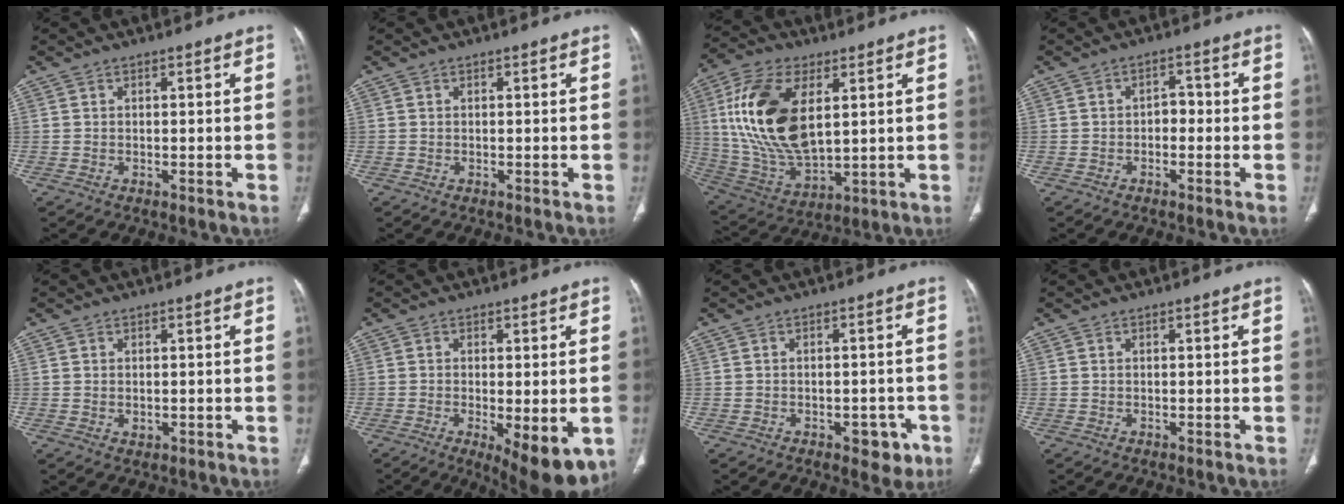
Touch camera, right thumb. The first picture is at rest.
{"total": 0.0}
{"total": 20.7, "force": [4.9, 10.8, 17.0], "torque": [-0.336, -0.020, 0.097]}
{"total": 2.5, "force": [-0.7, 1.8, 1.6], "torque": [-0.010, 0.015, -0.018]}
{"total": 1.2, "force": [0.0, 1.0, 0.8], "torque": [-0.012, -0.002, 0.003]}
{"total": 11.0, "force": [-3.7, 3.6, 9.8], "torque": [-0.135, -0.022, -0.047]}
{"total": 4.9, "force": [-2.4, 2.8, 3.2], "torque": [-0.018, 0.012, -0.026]}
{"total": 0.0}